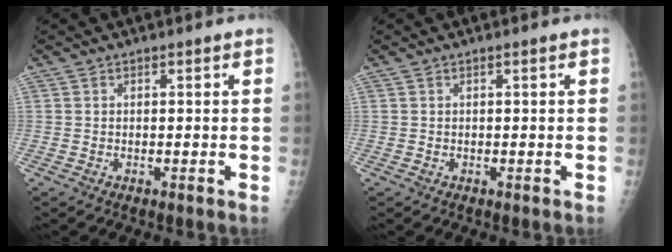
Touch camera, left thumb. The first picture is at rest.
{"total": 0.0}